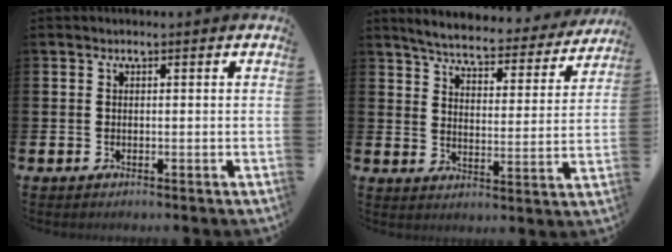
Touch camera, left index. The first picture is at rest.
{"total": 5.5, "force": [5.2, 0.7, 1.6], "torque": [-0.056, -0.038, 0.086]}